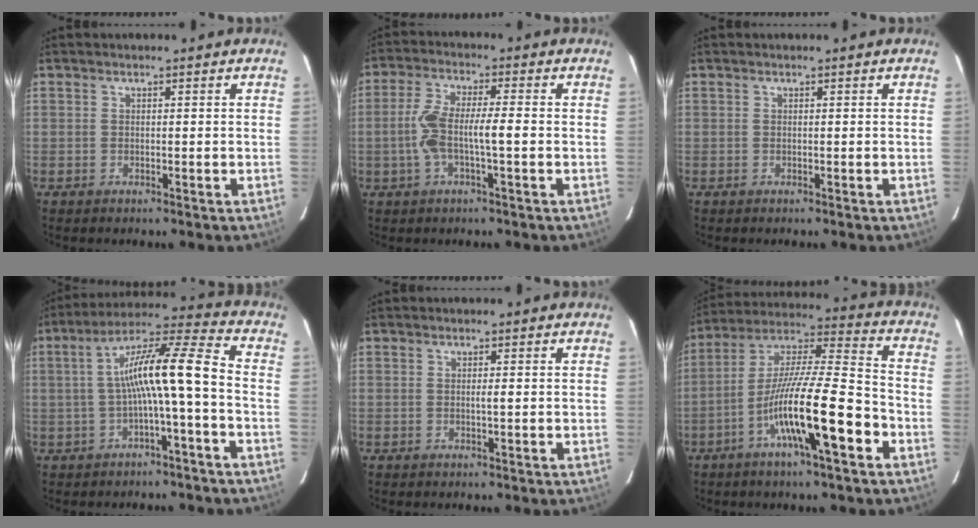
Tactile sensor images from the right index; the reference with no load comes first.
{"total": 7.3, "force": [-1.2, 1.2, 7.1], "torque": [-0.150, 0.017, -0.025]}
{"total": 0.0}
{"total": 11.2, "force": [-1.3, 0.1, 11.1], "torque": [-0.191, 0.033, -0.023]}
{"total": 0.7, "force": [0.0, -0.1, 0.7], "torque": [-0.012, -0.001, -0.002]}
{"total": 16.6, "force": [-6.9, 1.2, 15.1], "torque": [-0.275, -0.003, -0.121]}